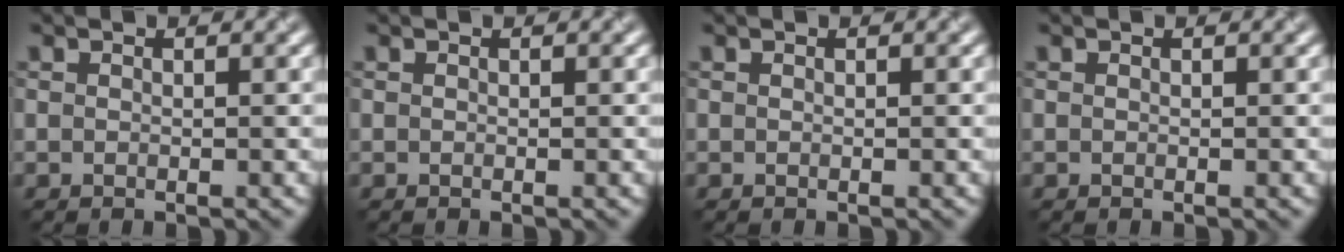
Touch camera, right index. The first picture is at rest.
{"total": 0.0}
{"total": 0.0}
{"total": 0.0}